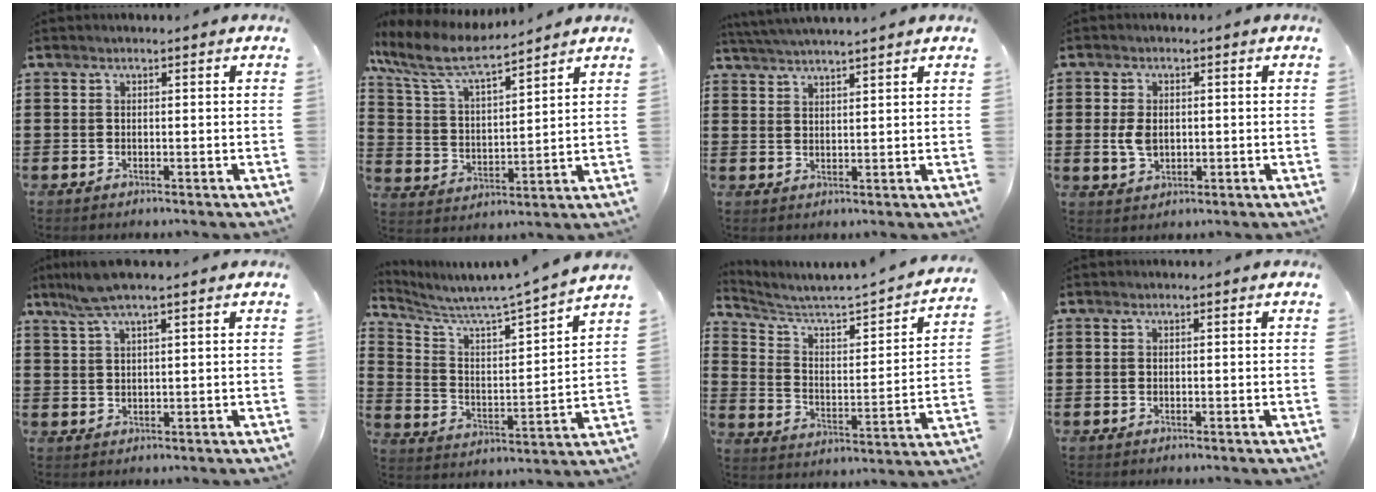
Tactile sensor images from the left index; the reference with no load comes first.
{"total": 8.1, "force": [6.8, 1.6, 4.1], "torque": [-0.109, -0.031, 0.116]}
{"total": 3.1, "force": [3.0, -0.7, 0.5], "torque": [-0.020, -0.009, 0.055]}
{"total": 3.7, "force": [0.0, 2.5, 2.7], "torque": [-0.070, 0.002, -0.004]}
{"total": 4.4, "force": [3.0, 0.3, 3.3], "torque": [-0.076, -0.002, 0.052]}
{"total": 5.0, "force": [4.7, -0.7, 1.5], "torque": [-0.056, -0.054, 0.067]}
{"total": 2.9, "force": [2.2, 0.7, 1.6], "torque": [-0.052, -0.031, 0.023]}
{"total": 0.0}